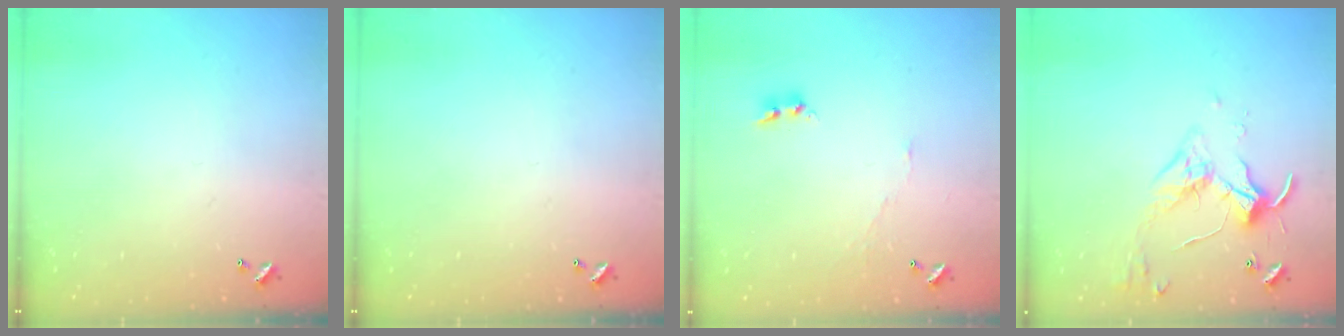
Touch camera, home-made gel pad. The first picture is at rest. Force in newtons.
{"total": 0.0}
{"total": 4.7, "press": 4.7, "slide": 0.3}
{"total": 3.5, "press": 3.4, "slide": 0.7}